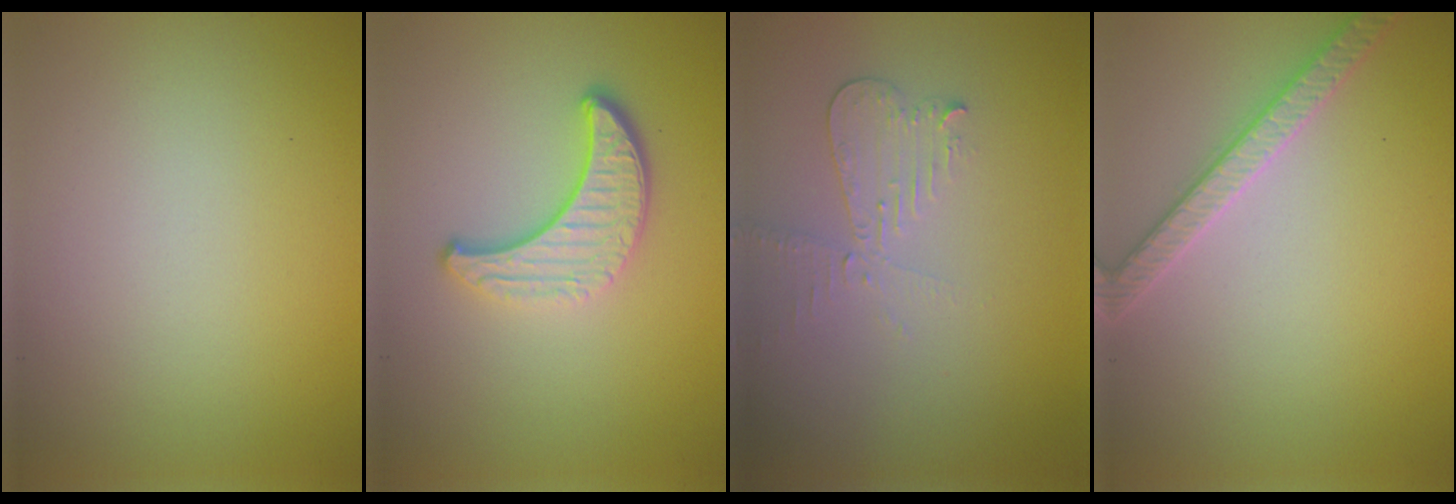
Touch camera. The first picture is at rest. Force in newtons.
{"total": 3.8, "press": 2.9, "slide": 2.4}
{"total": 2.1, "press": 2.1, "slide": 0.1}
{"total": 2.7, "press": 2.7, "slide": 0.1}